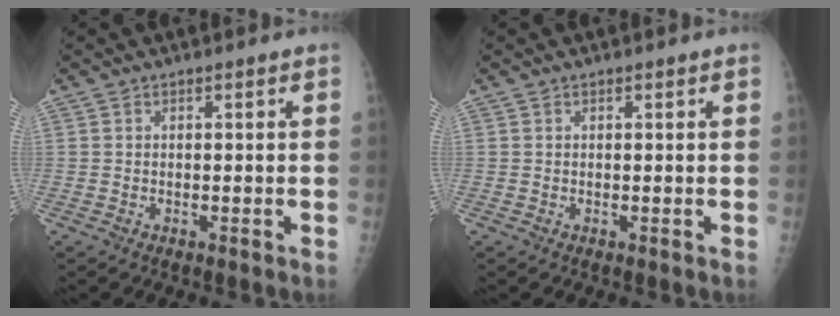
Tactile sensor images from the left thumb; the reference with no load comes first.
{"total": 0.0}